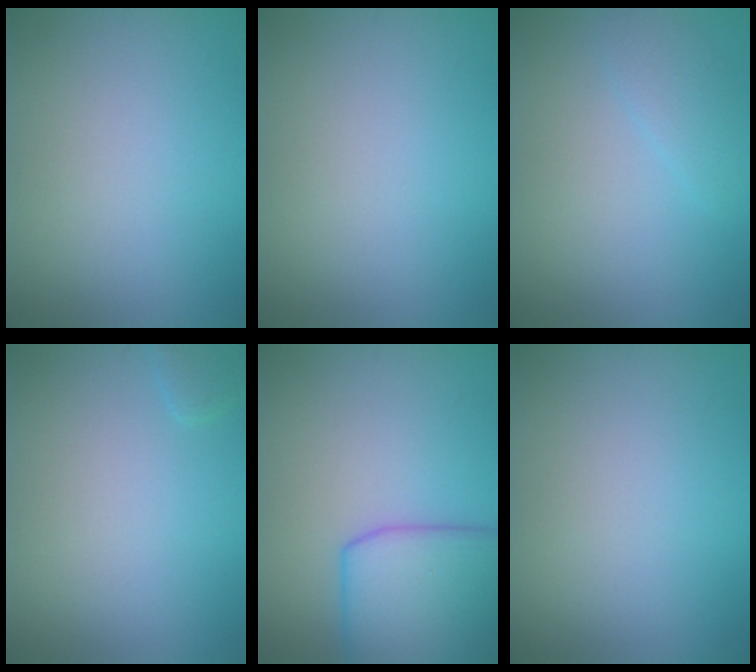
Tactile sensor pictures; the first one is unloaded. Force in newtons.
{"total": 0.0}
{"total": 1.5, "press": 1.5, "slide": 0.1}
{"total": 1.0, "press": 1.0, "slide": 0.1}
{"total": 7.8, "press": 7.8, "slide": 0.4}
{"total": 0.0}